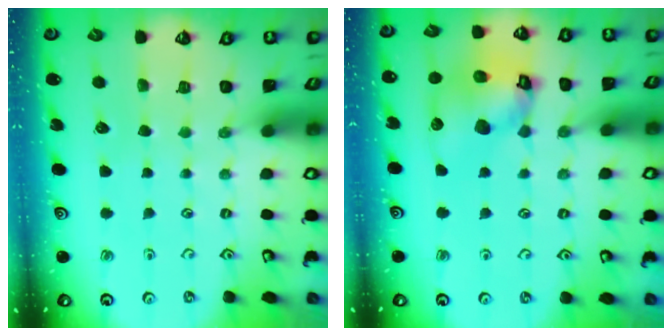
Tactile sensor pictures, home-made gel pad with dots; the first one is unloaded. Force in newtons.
{"total": 13.5, "press": 13.3, "slide": 1.7}